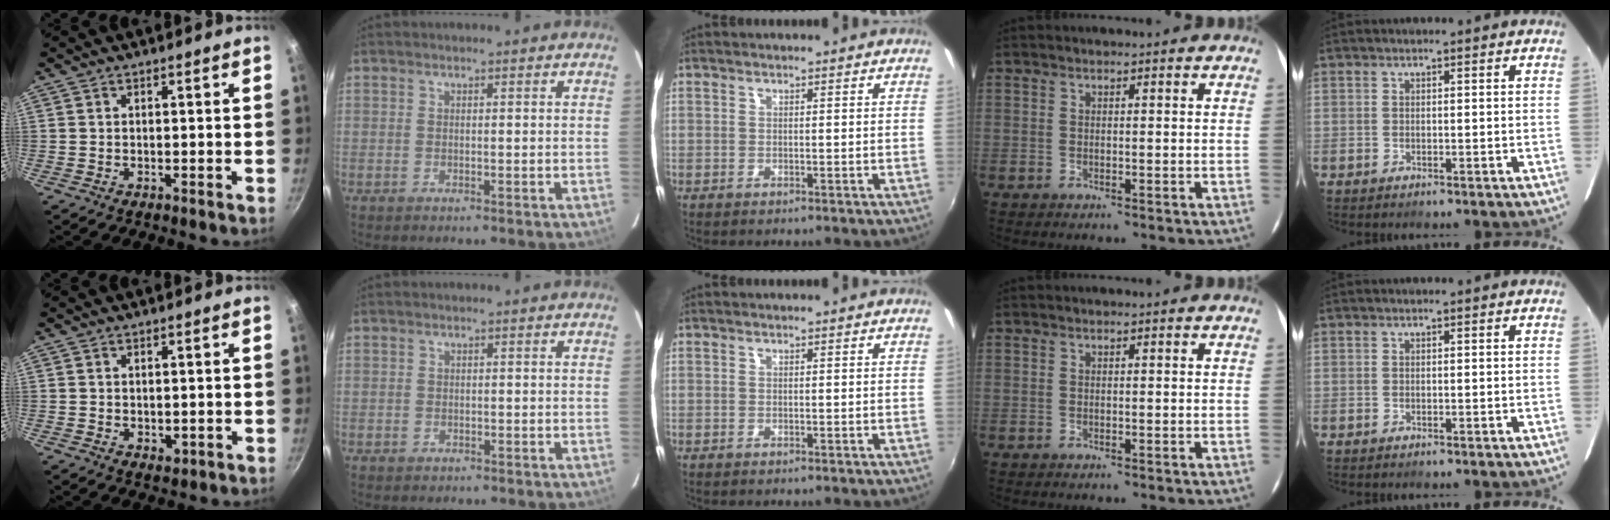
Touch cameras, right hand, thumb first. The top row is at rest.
{"thumb": {"total": 1.6, "force": [0.1, 1.2, 1.0], "torque": [-0.013, -0.005, 0.003]}, "index": {"total": 1.1, "force": [-0.6, 0.9, 0.1], "torque": [-0.001, 0.003, -0.005]}}